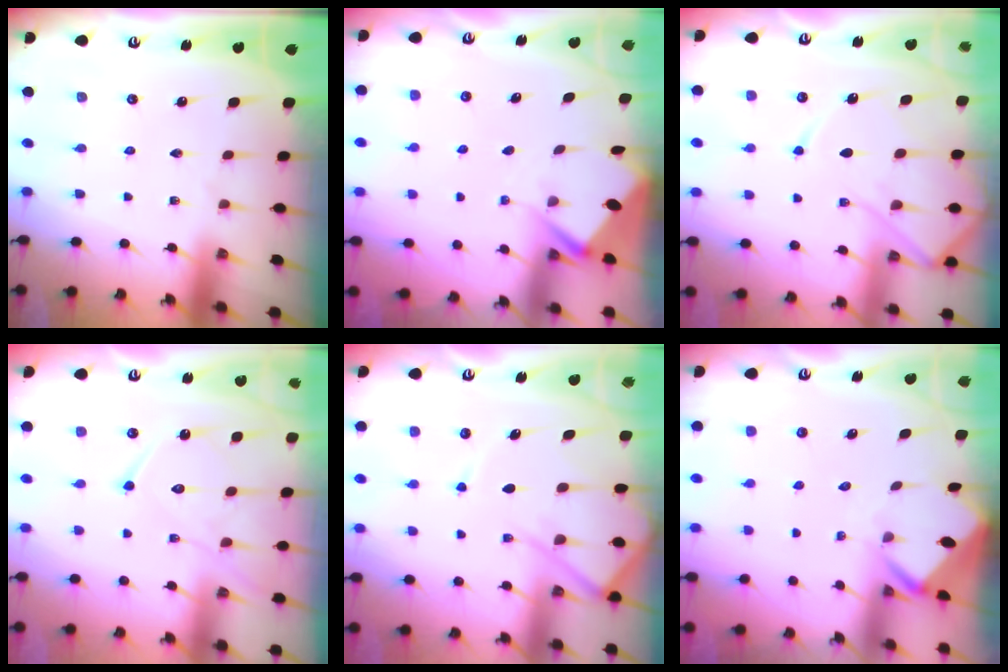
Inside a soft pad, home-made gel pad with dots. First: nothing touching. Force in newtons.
{"total": 2.9, "press": 2.9, "slide": 0.4}
{"total": 11.0, "press": 10.9, "slide": 1.2}
{"total": 13.3, "press": 13.2, "slide": 0.7}
{"total": 10.2, "press": 10.2, "slide": 0.9}
{"total": 2.3, "press": 2.3, "slide": 0.2}